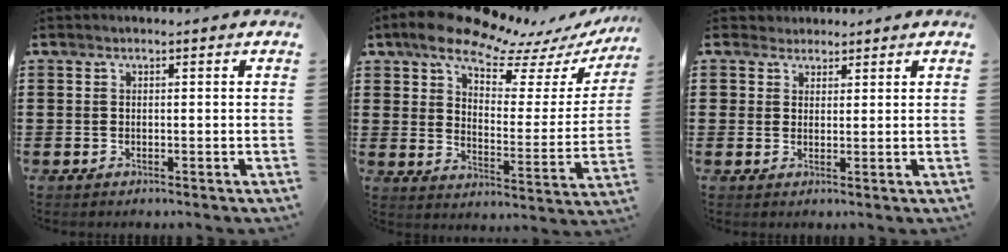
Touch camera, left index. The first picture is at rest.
{"total": 10.0, "force": [8.8, 2.7, 4.0], "torque": [-0.090, -0.060, 0.150]}
{"total": 2.7, "force": [2.0, 1.7, -0.3], "torque": [0.002, 0.007, 0.038]}